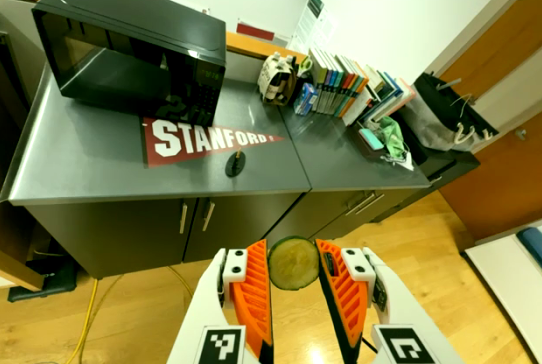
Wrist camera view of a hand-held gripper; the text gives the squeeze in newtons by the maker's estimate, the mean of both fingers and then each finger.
{"total": 5.2, "left": 5.2, "right": 5.2}